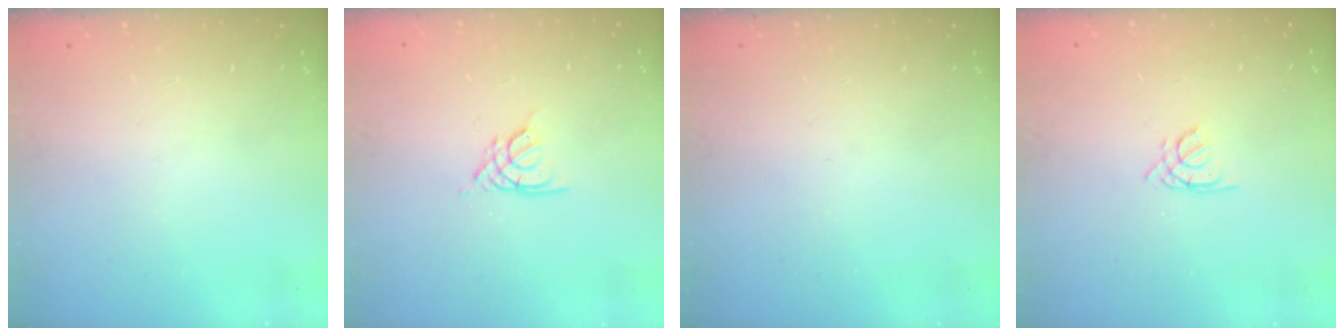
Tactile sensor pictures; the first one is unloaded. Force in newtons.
{"total": 2.7, "press": 2.7, "slide": 0.4}
{"total": 0.0}
{"total": 1.4, "press": 1.3, "slide": 0.3}